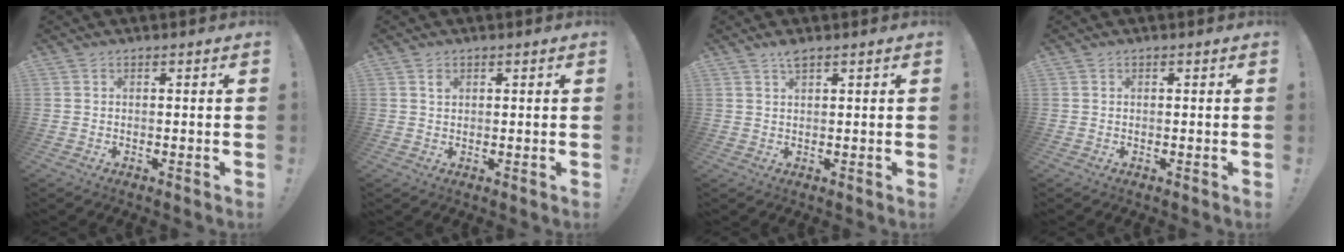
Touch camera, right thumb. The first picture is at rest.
{"total": 1.2, "force": [0.7, 0.9, 0.5], "torque": [0.004, -0.004, 0.009]}
{"total": 2.6, "force": [1.8, 0.7, 1.7], "torque": [-0.027, -0.007, 0.031]}
{"total": 0.0}